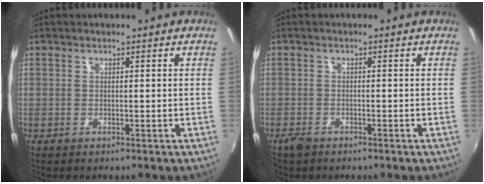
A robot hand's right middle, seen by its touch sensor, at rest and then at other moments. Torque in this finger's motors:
{"motor_torque": [0.09, -0.10, 0.02, 0.01]}